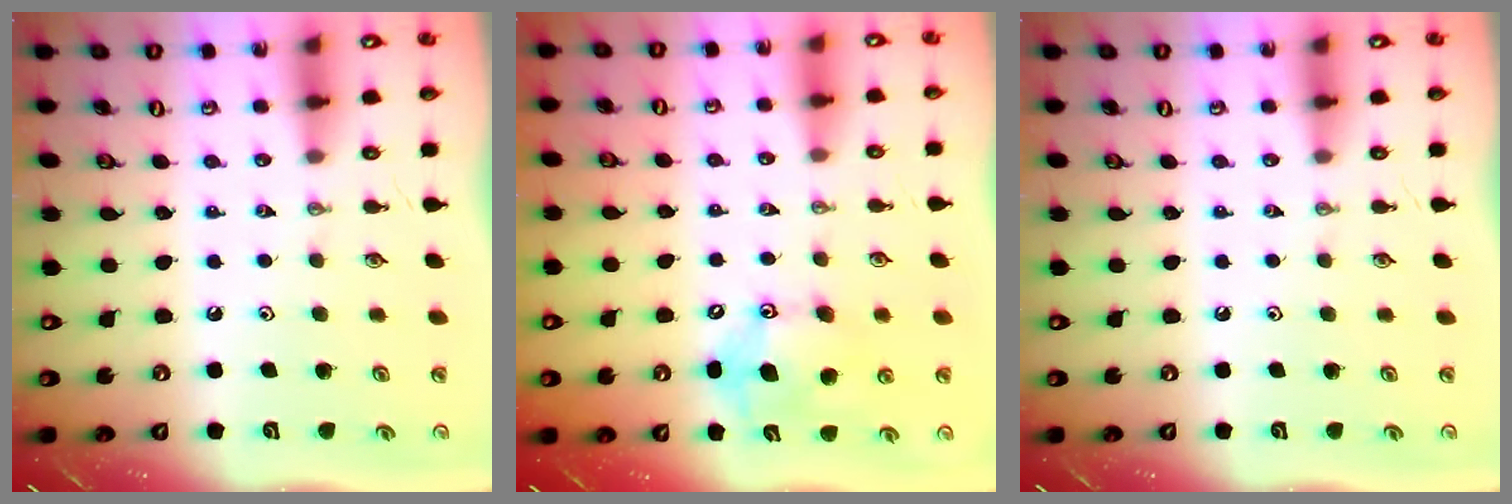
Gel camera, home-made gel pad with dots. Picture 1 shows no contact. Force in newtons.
{"total": 11.6, "press": 11.2, "slide": 2.9}
{"total": 0.0}